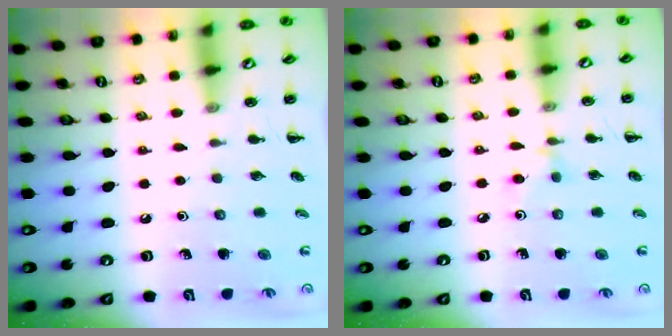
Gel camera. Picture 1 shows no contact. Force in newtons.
{"total": 2.8, "press": 2.6, "slide": 0.9}